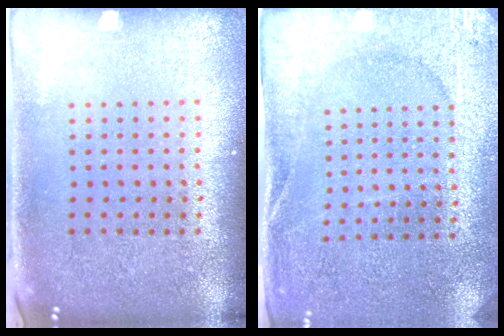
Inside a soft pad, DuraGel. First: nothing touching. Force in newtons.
{"total": 2.6, "press": 2.5, "slide": 0.5}